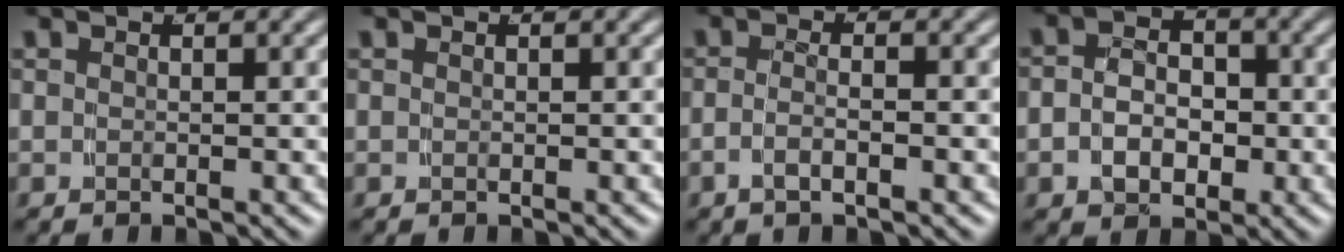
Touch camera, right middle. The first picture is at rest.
{"total": 0.0}
{"total": 2.0, "force": [-1.4, 0.2, 1.5], "torque": [-0.032, -0.008, -0.020]}
{"total": 5.0, "force": [-1.1, 3.9, 3.0], "torque": [-0.056, -0.010, -0.017]}